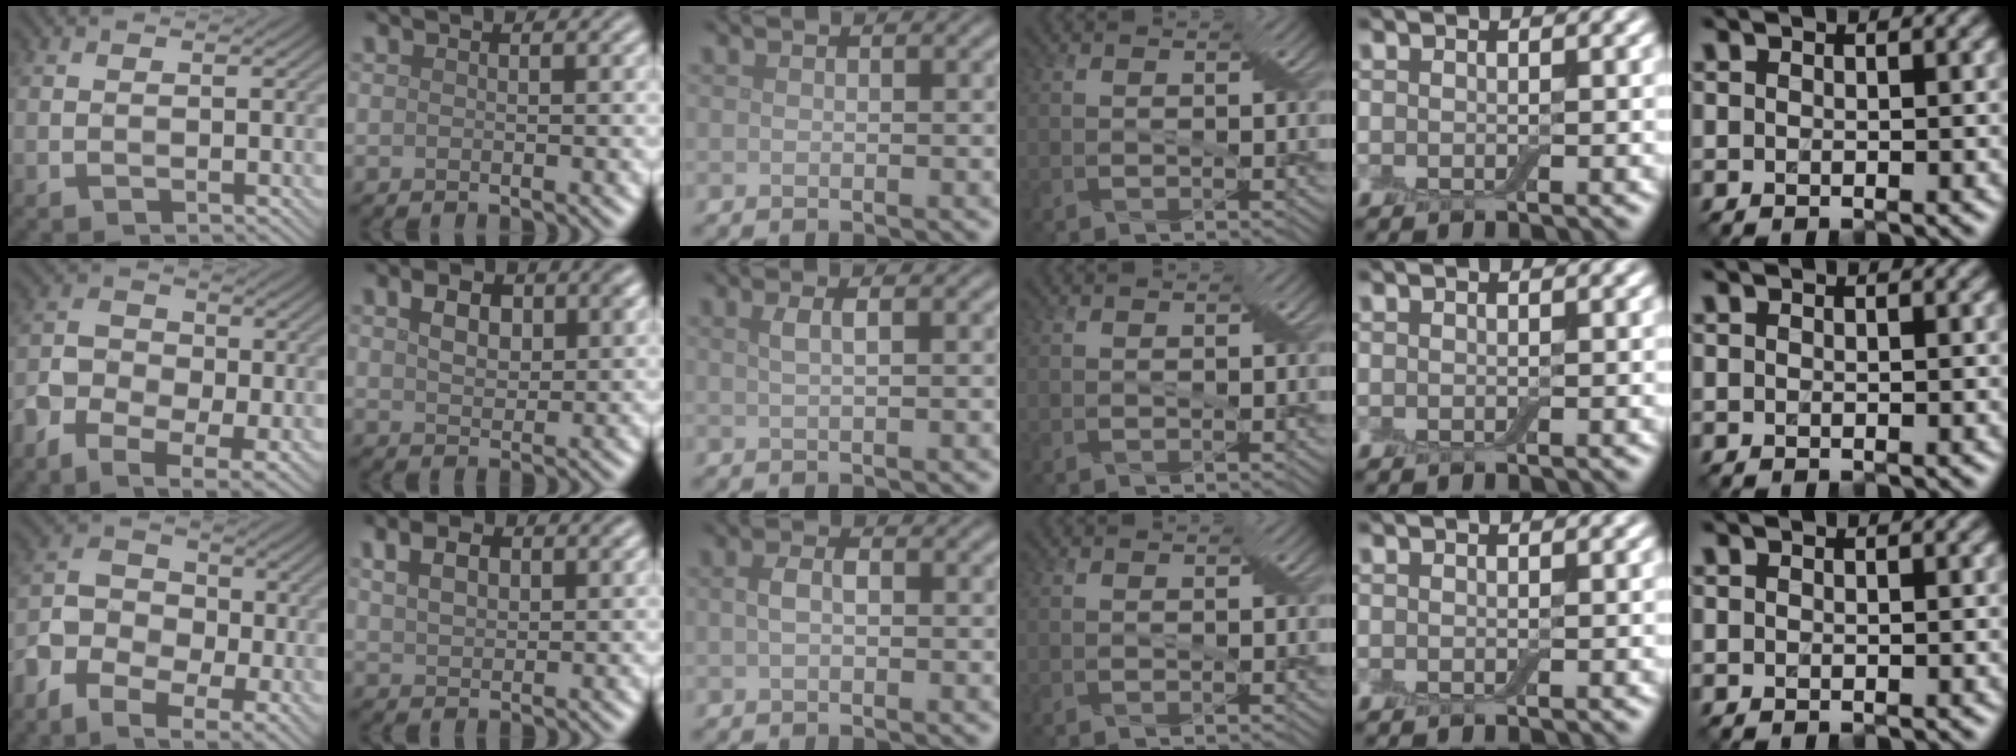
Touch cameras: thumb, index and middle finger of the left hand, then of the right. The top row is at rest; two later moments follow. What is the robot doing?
{"motion": "squeeze", "object": "air blower"}